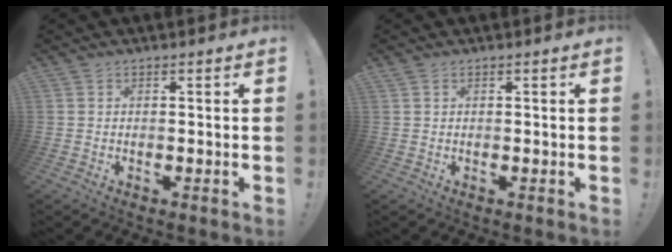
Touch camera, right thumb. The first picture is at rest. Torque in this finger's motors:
{"motor_torque": [0.15, 0.15, -0.14, 0.11, 0.02]}